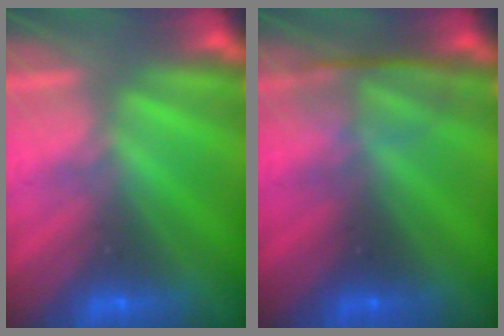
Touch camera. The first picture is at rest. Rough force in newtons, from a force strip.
{"total": 2.4}